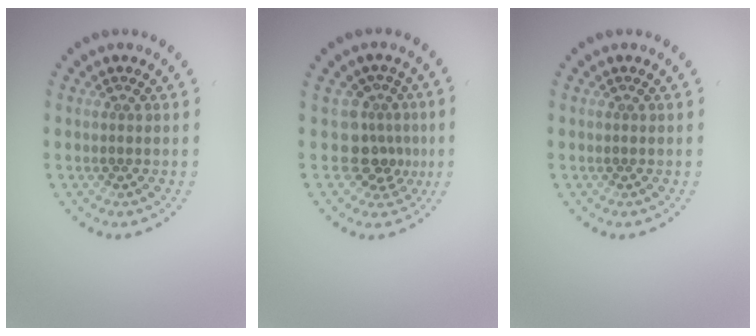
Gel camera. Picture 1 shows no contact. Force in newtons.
{"total": 3.3, "press": 2.3, "slide": 2.4}
{"total": 0.0}